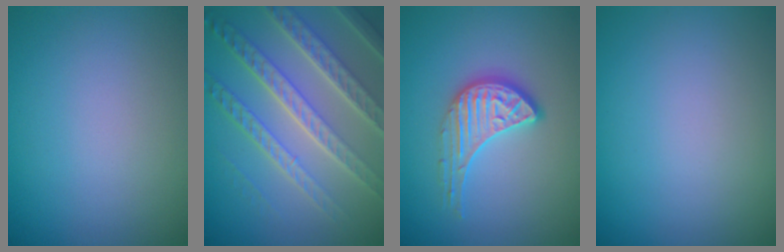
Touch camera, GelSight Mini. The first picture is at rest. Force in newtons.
{"total": 7.9, "press": 5.3, "slide": 5.9}
{"total": 3.2, "press": 2.9, "slide": 1.2}
{"total": 0.0}